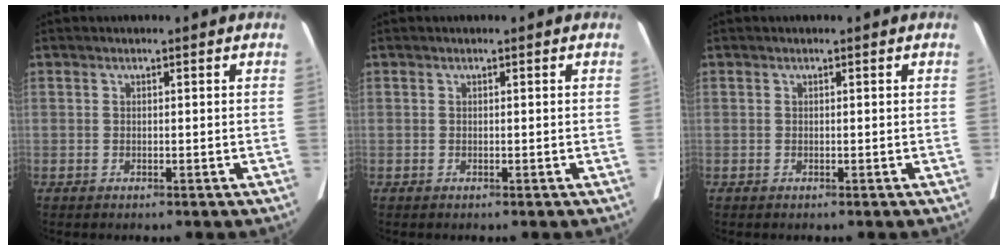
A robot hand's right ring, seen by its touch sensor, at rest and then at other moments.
{"total": 0.0}
{"total": 0.0}